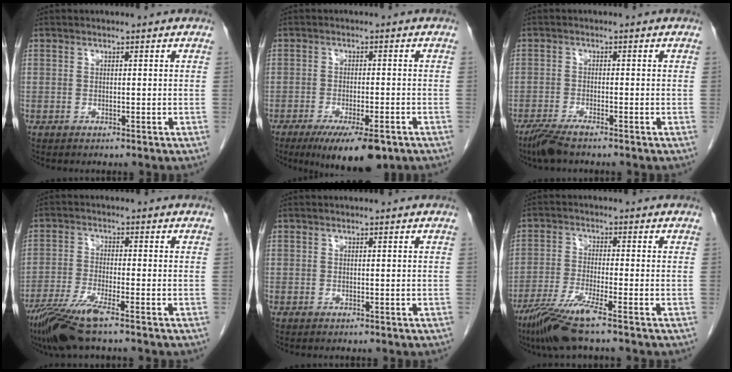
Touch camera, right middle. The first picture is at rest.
{"total": 9.7, "force": [-6.4, 2.3, 7.0], "torque": [-0.103, -0.018, -0.096]}
{"total": 3.8, "force": [-3.0, 0.3, 2.3], "torque": [-0.049, -0.010, -0.060]}
{"total": 8.2, "force": [-5.7, 0.2, 5.8], "torque": [-0.119, -0.022, -0.109]}
{"total": 0.0}
{"total": 7.8, "force": [-5.3, -0.7, 5.7], "torque": [-0.114, -0.026, -0.103]}